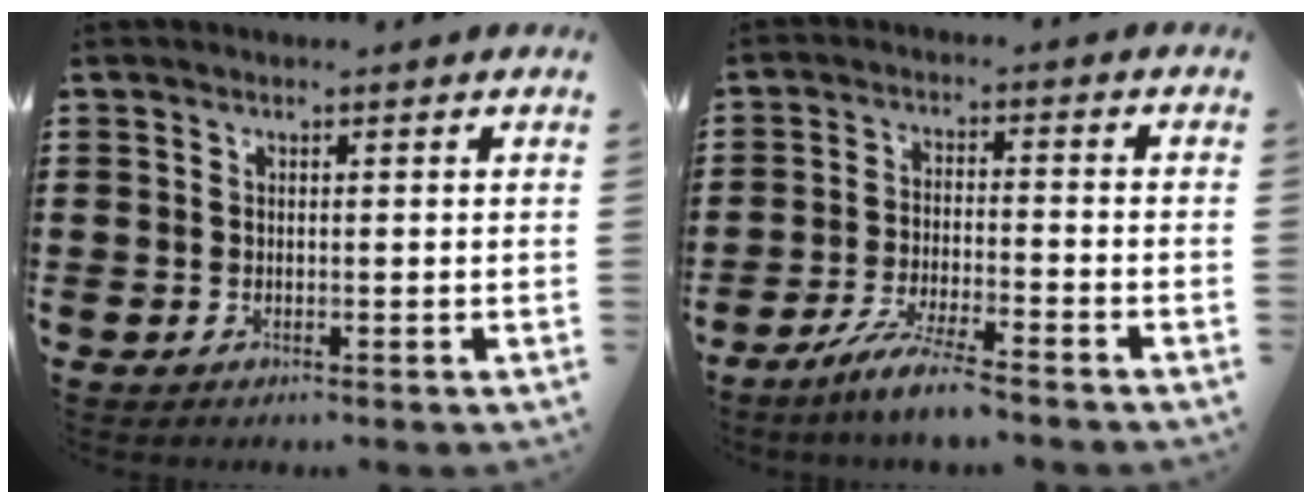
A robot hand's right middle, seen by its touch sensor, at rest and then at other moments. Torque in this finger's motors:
{"motor_torque": [1.31, -0.83, 0.14, 0.06]}